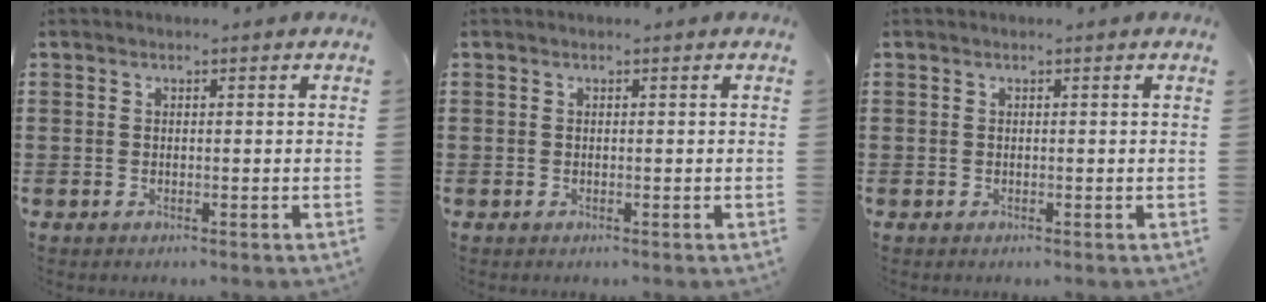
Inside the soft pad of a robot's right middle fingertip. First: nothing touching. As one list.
[{"total": 0.0}, {"total": 0.0}]